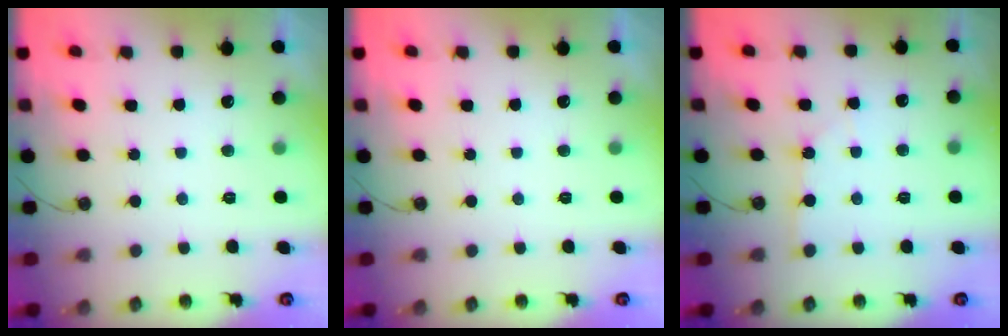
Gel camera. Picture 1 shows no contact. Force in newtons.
{"total": 0.0}
{"total": 1.6, "press": 1.6, "slide": 0.3}